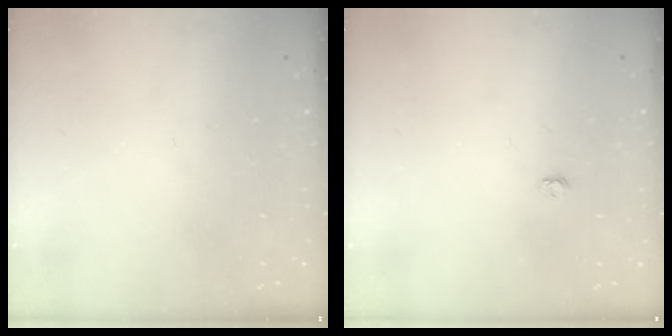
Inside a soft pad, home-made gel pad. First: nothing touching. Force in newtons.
{"total": 2.9, "press": 2.9, "slide": 0.3}